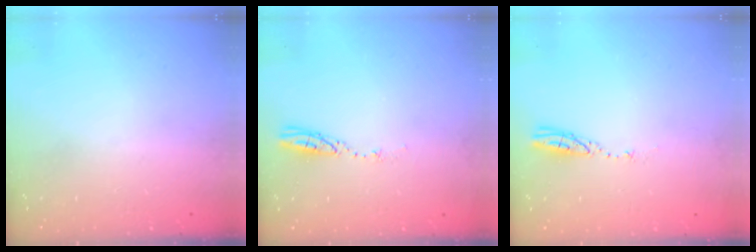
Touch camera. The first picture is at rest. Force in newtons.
{"total": 3.8, "press": 3.8, "slide": 0.4}
{"total": 3.6, "press": 3.6, "slide": 0.2}